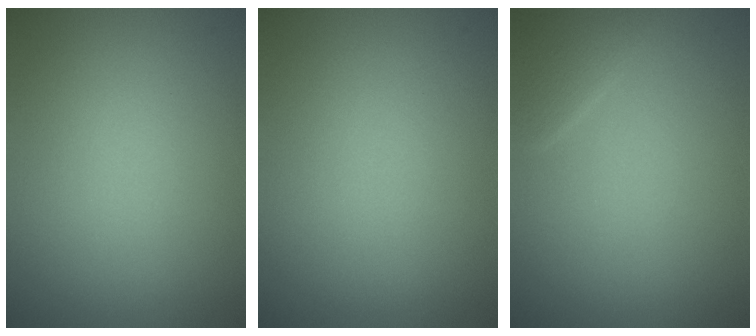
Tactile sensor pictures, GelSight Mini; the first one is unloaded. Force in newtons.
{"total": 0.0}
{"total": 1.4, "press": 1.4, "slide": 0.2}